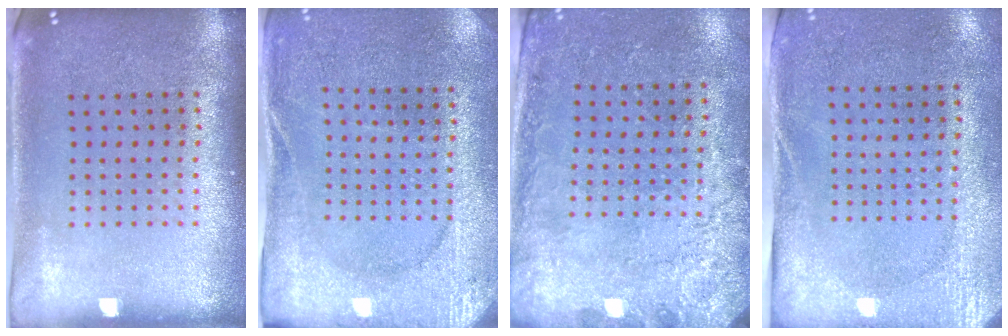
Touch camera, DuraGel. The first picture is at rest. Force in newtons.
{"total": 2.6, "press": 2.6, "slide": 0.4}
{"total": 2.5, "press": 2.1, "slide": 1.3}
{"total": 2.7, "press": 2.1, "slide": 1.7}